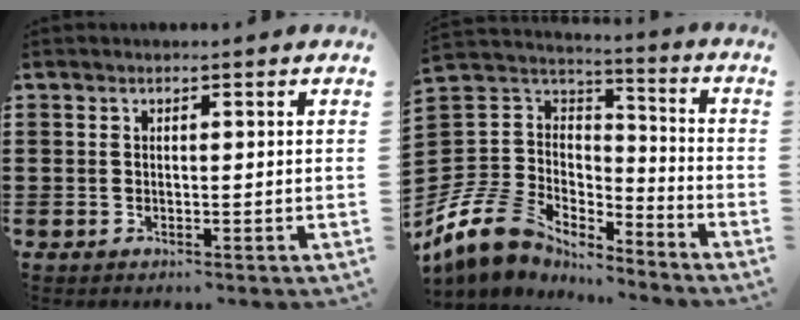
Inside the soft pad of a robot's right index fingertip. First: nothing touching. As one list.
[{"total": 11.2, "force": [-8.3, 6.7, 3.4], "torque": [-0.118, 0.016, -0.166]}]